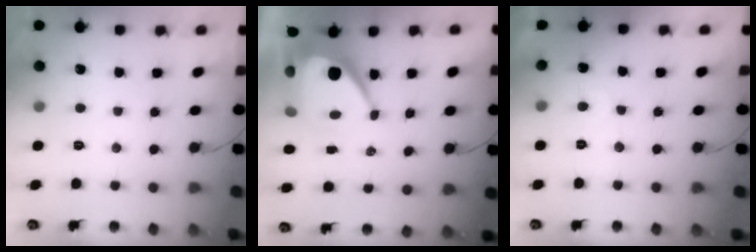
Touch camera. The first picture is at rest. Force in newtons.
{"total": 12.5, "press": 12.4, "slide": 1.1}
{"total": 2.7, "press": 2.7, "slide": 0.1}